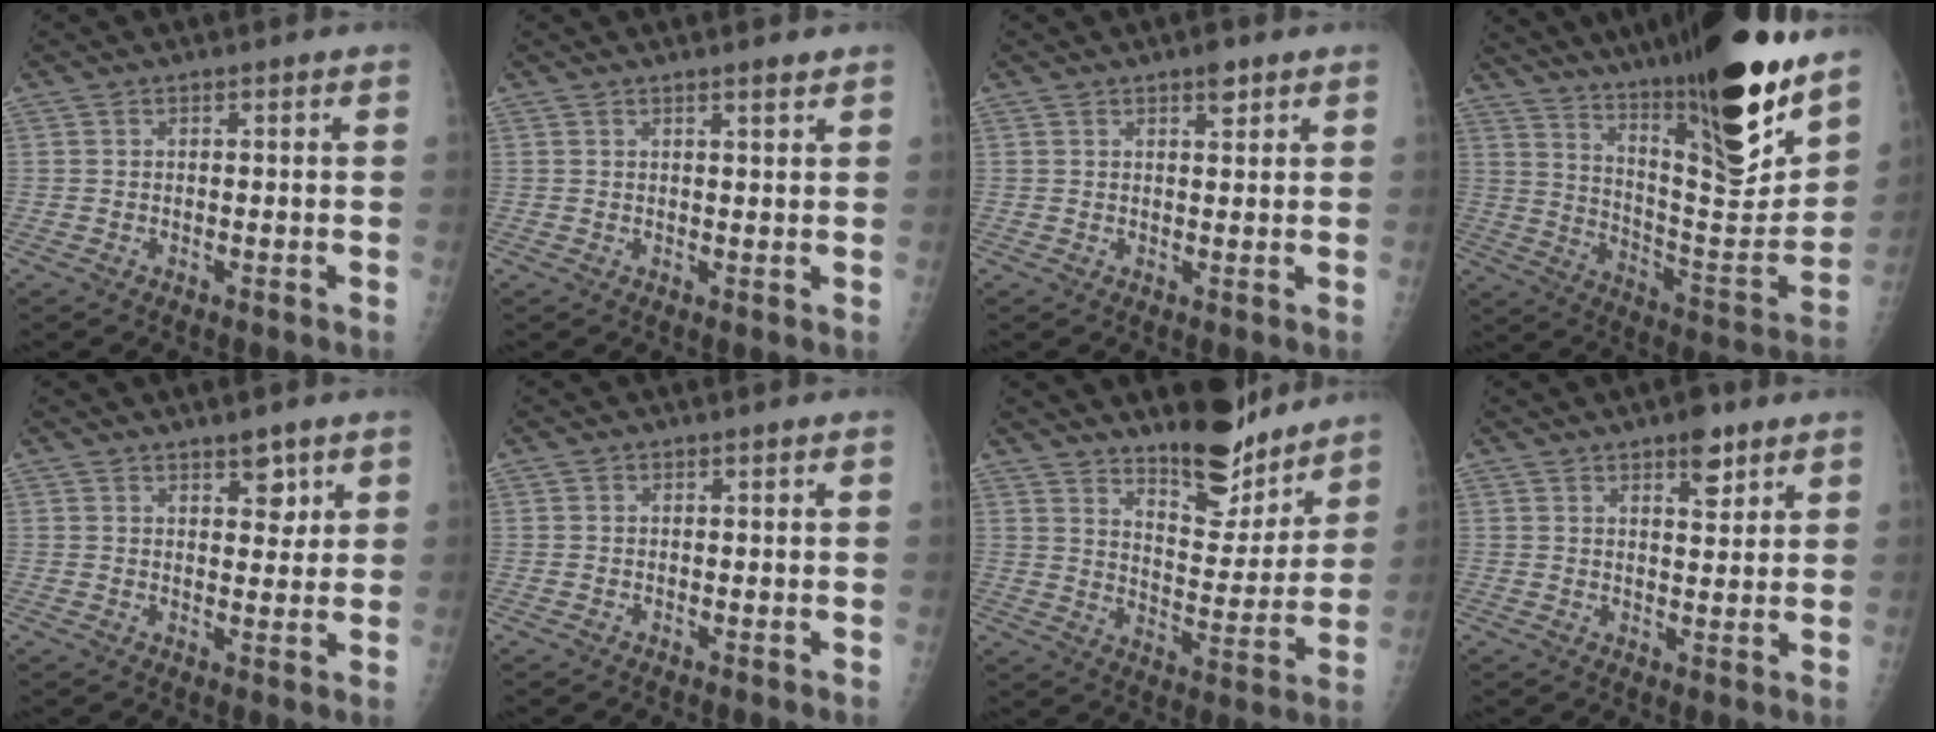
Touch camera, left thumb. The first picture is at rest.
{"total": 1.8, "force": [1.4, 0.2, 1.1], "torque": [-0.015, -0.009, 0.021]}
{"total": 2.5, "force": [1.7, 0.9, 1.6], "torque": [-0.017, -0.009, 0.024]}
{"total": 30.6, "force": [20.8, 6.5, 21.5], "torque": [-0.306, -0.088, 0.329]}
{"total": 4.2, "force": [2.6, 2.0, 2.7], "torque": [-0.016, -0.014, 0.036]}
{"total": 0.0}
{"total": 13.4, "force": [11.2, 4.6, 5.7], "torque": [-0.044, -0.096, 0.179]}
{"total": 5.0, "force": [3.3, 2.1, 3.2], "torque": [-0.031, -0.019, 0.046]}